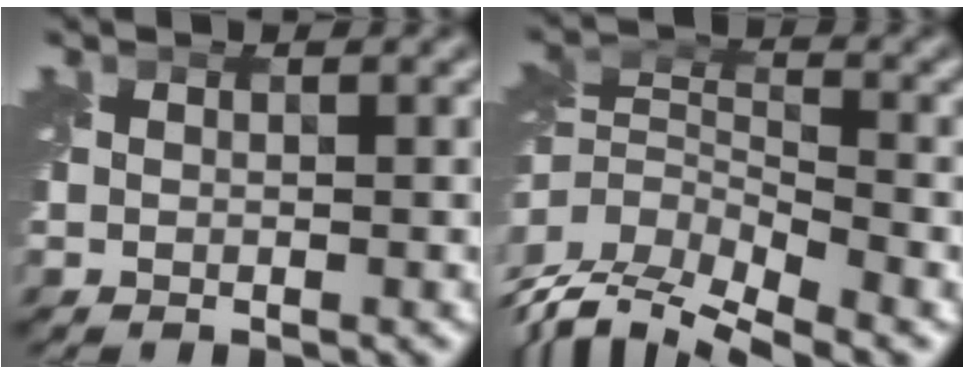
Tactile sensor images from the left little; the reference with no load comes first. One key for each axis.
{"total": 7.8, "fx": -4.5, "fy": 3.5, "fz": 5.3, "tx": -0.105, "ty": -0.008, "tz": -0.090}